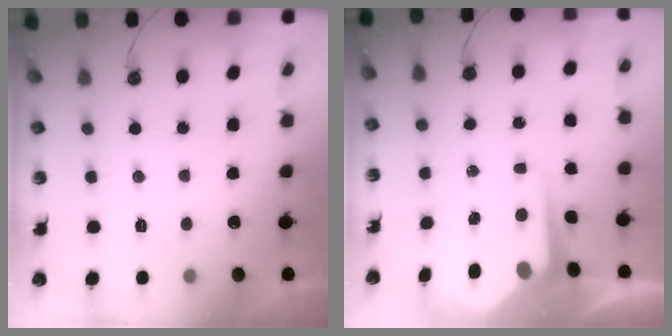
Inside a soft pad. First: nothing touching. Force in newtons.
{"total": 7.4, "press": 7.4, "slide": 0.6}